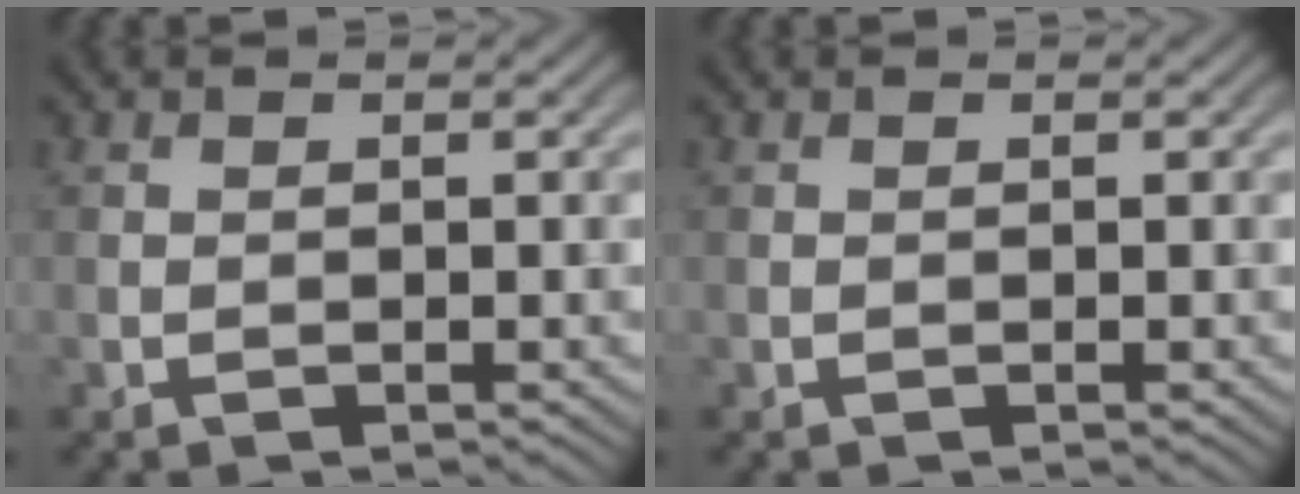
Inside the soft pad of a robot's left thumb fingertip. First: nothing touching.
{"total": 0.0}